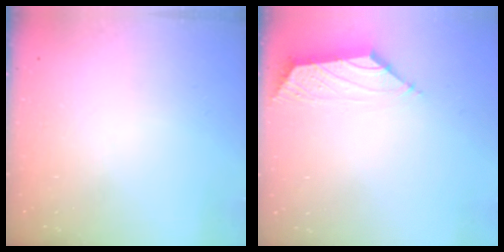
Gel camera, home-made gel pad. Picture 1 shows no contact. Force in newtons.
{"total": 0.8, "press": 0.5, "slide": 0.6}